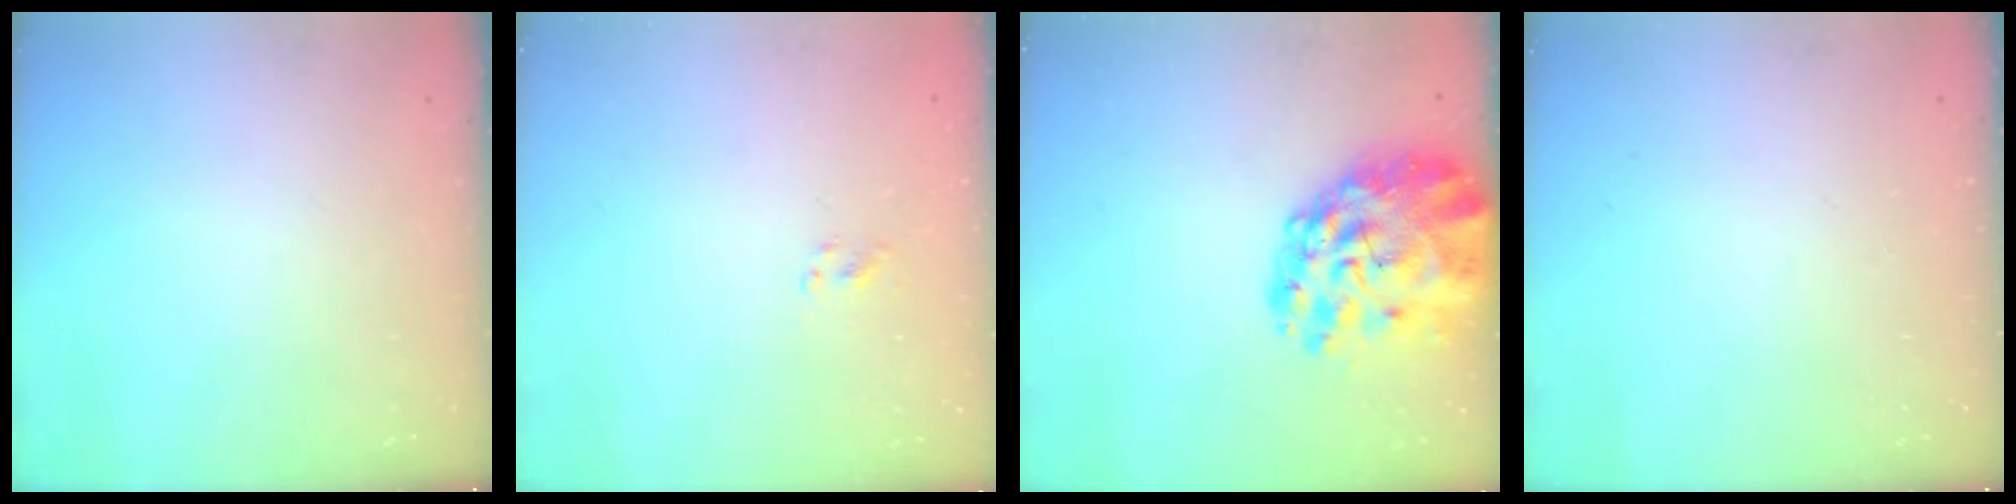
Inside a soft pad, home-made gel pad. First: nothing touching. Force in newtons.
{"total": 1.7, "press": 1.5, "slide": 0.9}
{"total": 17.4, "press": 16.5, "slide": 5.3}
{"total": 0.0}